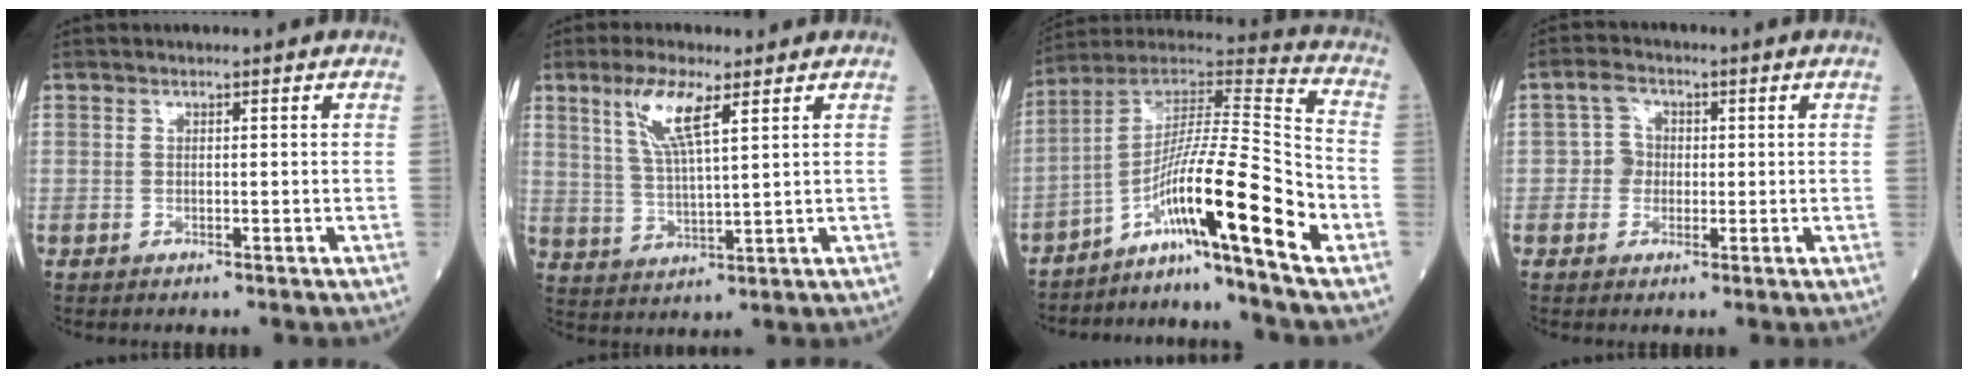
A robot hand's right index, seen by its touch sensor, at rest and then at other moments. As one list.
[{"total": 7.8, "force": [4.1, 1.1, 6.6], "torque": [-0.140, 0.000, 0.086]}, {"total": 15.7, "force": [-7.5, -1.2, 13.8], "torque": [-0.244, 0.014, -0.130]}, {"total": 3.1, "force": [-0.1, 2.9, 1.0], "torque": [-0.014, 0.010, -0.003]}]